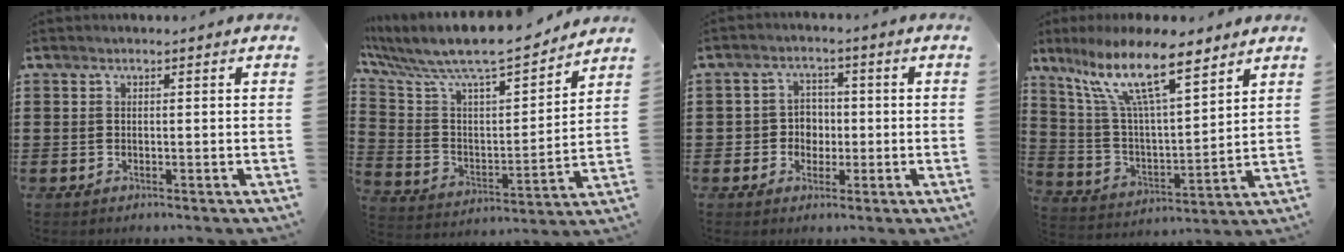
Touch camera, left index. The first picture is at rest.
{"total": 9.1, "force": [8.2, 1.2, 3.7], "torque": [-0.113, -0.068, 0.136]}
{"total": 3.7, "force": [-0.6, 3.4, 1.1], "torque": [-0.035, 0.007, -0.017]}
{"total": 13.7, "force": [9.4, 3.3, 9.4], "torque": [-0.198, -0.030, 0.164]}